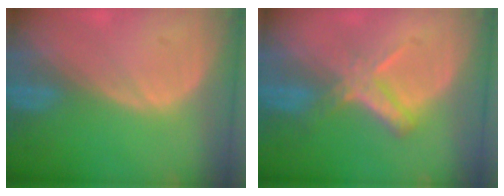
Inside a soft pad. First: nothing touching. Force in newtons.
{"total": 5.8, "press": 5.3, "slide": 2.4}